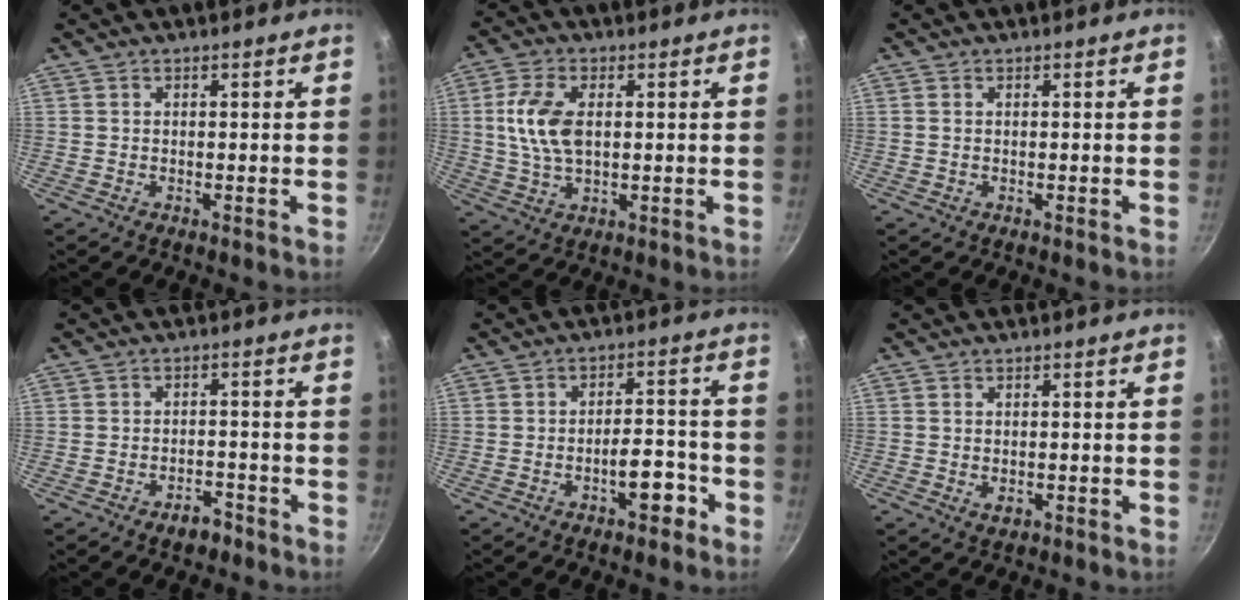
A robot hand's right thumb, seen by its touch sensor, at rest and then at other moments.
{"total": 9.5, "force": [1.3, 5.4, 7.7], "torque": [-0.150, 0.003, 0.022]}
{"total": 0.6, "force": [0.1, 0.5, 0.4], "torque": [-0.007, 0.001, 0.000]}
{"total": 3.5, "force": [-2.6, 1.9, 1.5], "torque": [-0.008, 0.028, -0.030]}
{"total": 6.7, "force": [-3.4, 2.9, 5.0], "torque": [-0.047, 0.033, -0.046]}
{"total": 1.7, "force": [-0.3, 1.2, 1.2], "torque": [-0.018, -0.003, -0.003]}